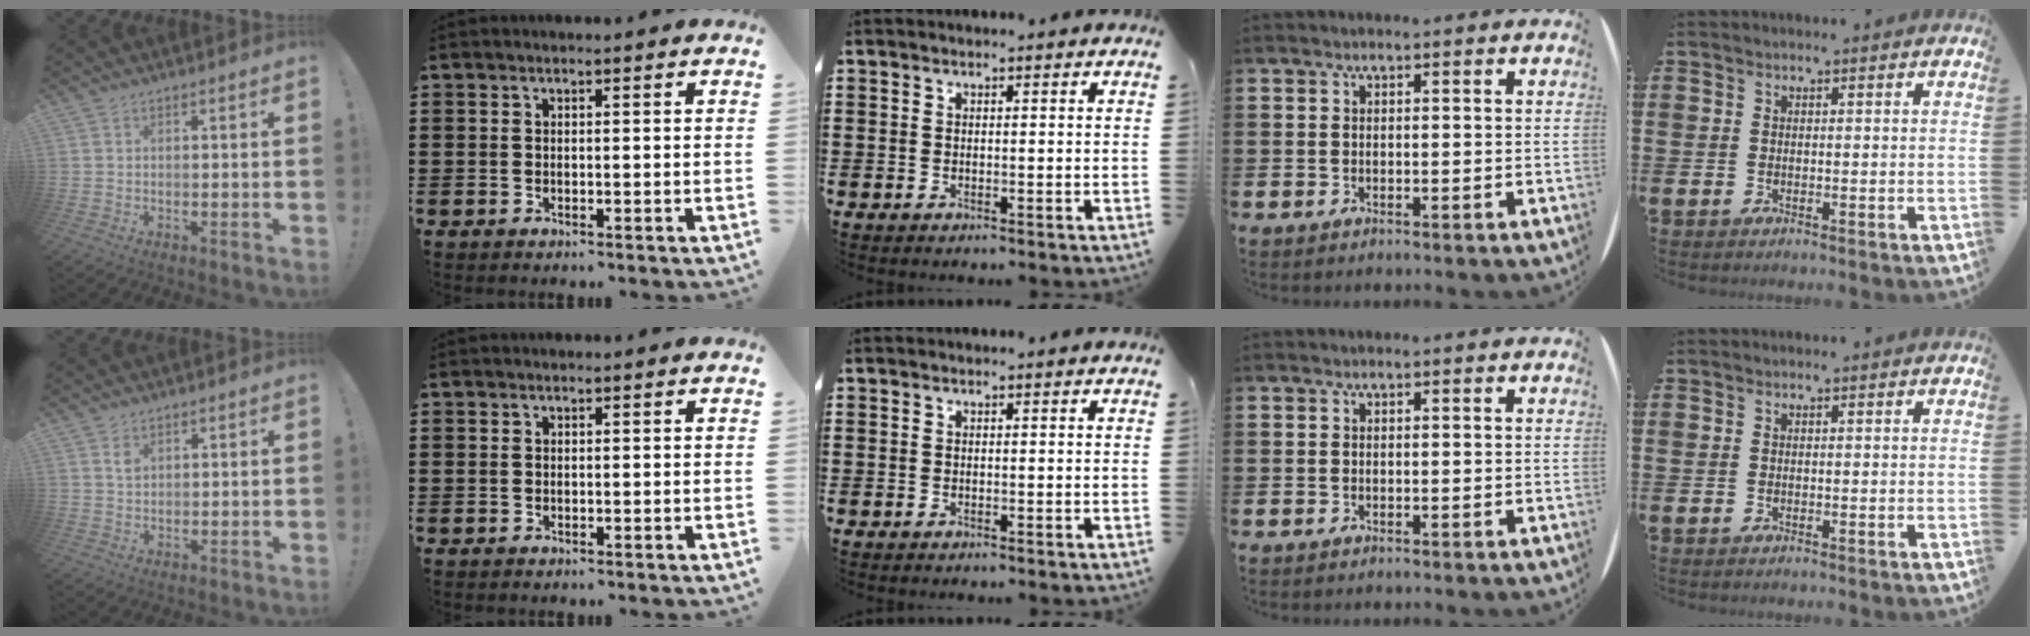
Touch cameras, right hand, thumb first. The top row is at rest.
{"thumb": {"total": 1.8, "force": [1.1, 1.0, 1.0], "torque": [-0.010, -0.007, 0.018]}}